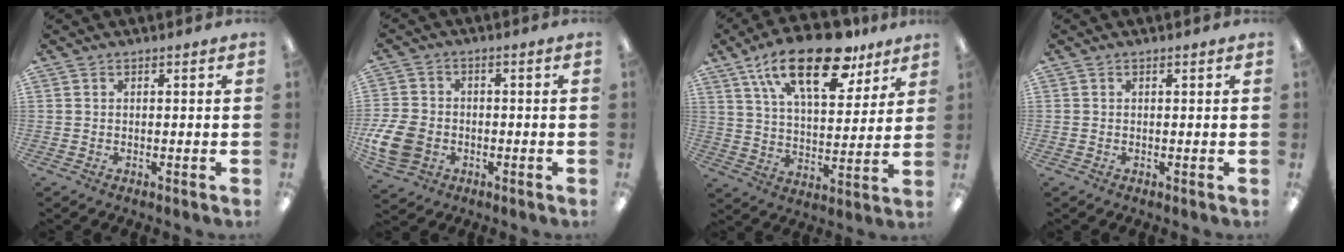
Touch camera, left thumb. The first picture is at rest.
{"total": 9.6, "force": [-2.8, 7.2, 5.6], "torque": [-0.126, 0.006, -0.049]}
{"total": 21.9, "force": [13.8, 9.5, 14.1], "torque": [-0.234, -0.059, 0.233]}
{"total": 0.0}